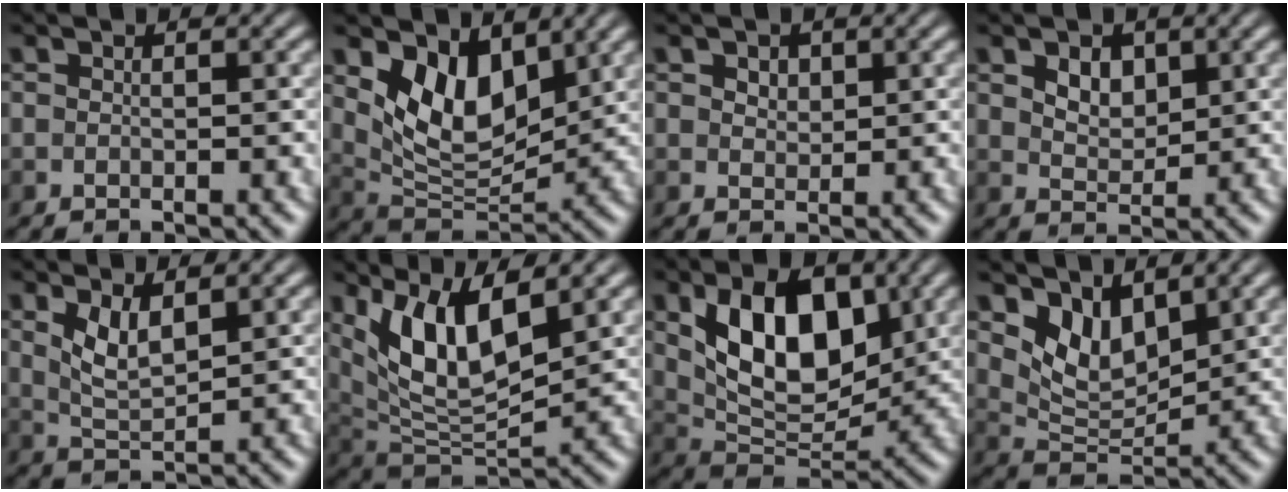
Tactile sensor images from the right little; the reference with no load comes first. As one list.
[{"total": 6.1, "force": [2.7, 3.4, 4.3], "torque": [-0.082, -0.015, 0.047]}, {"total": 0.8, "force": [0.3, 0.7, 0.4], "torque": [-0.014, -0.001, 0.002]}, {"total": 1.7, "force": [0.5, 1.2, 1.1], "torque": [-0.028, -0.003, 0.007]}, {"total": 2.6, "force": [0.7, 1.0, 2.2], "torque": [-0.053, -0.002, 0.018]}, {"total": 8.0, "force": [3.3, 3.1, 6.6], "torque": [-0.124, -0.003, 0.061]}, {"total": 8.5, "force": [1.9, 4.9, 6.6], "torque": [-0.115, -0.008, 0.032]}, {"total": 4.0, "force": [2.5, 2.1, 2.3], "torque": [-0.053, -0.012, 0.043]}]